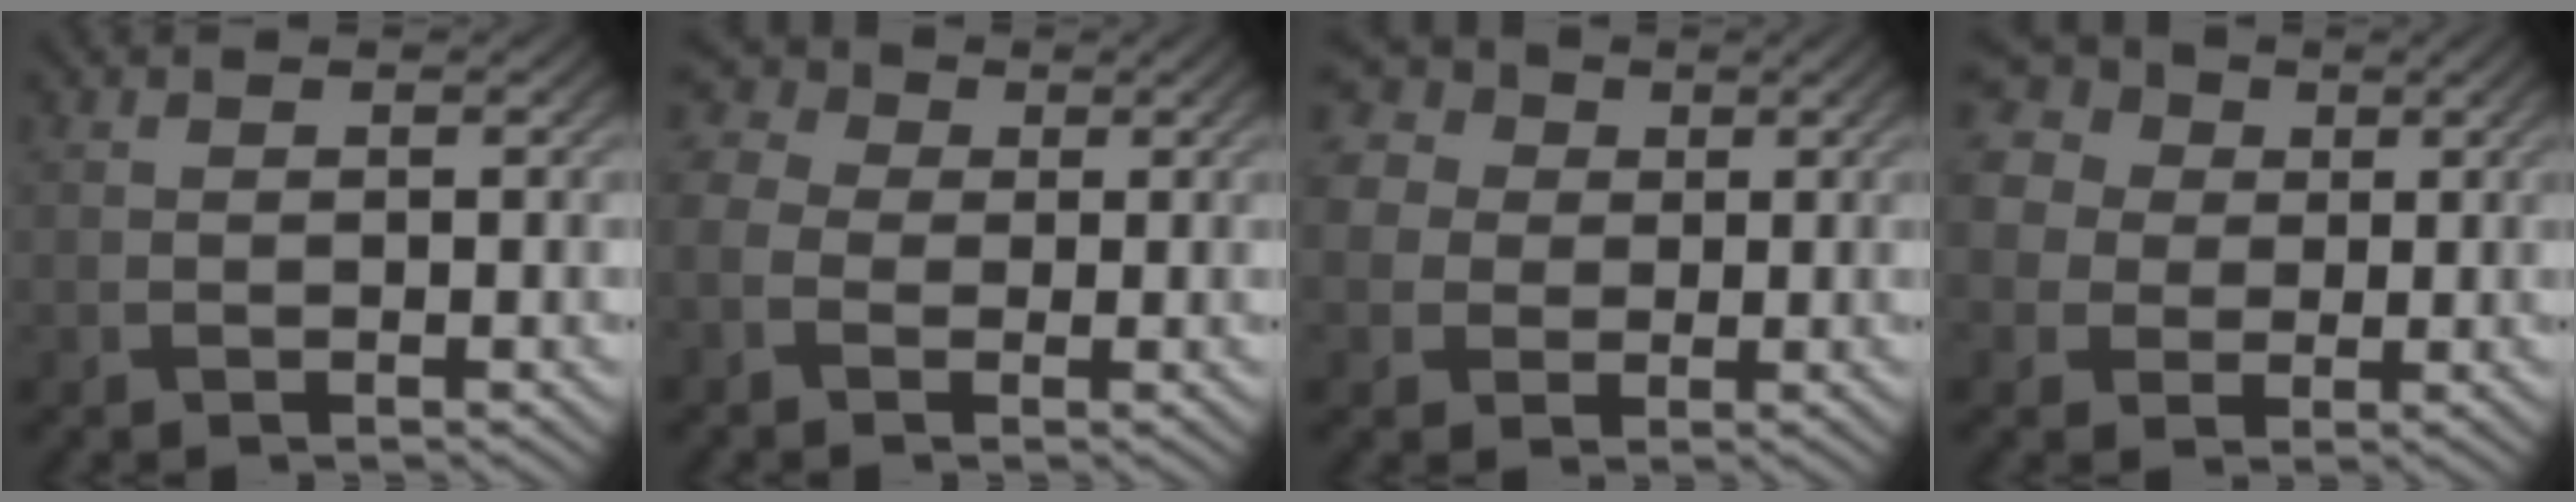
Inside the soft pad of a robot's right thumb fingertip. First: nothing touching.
{"total": 5.1, "force": [-0.8, 4.2, 2.8], "torque": [-0.094, 0.009, -0.034]}
{"total": 11.2, "force": [3.4, 9.5, 5.0], "torque": [-0.166, 0.024, 0.051]}
{"total": 13.4, "force": [4.8, 10.9, 6.2], "torque": [-0.188, 0.035, 0.070]}